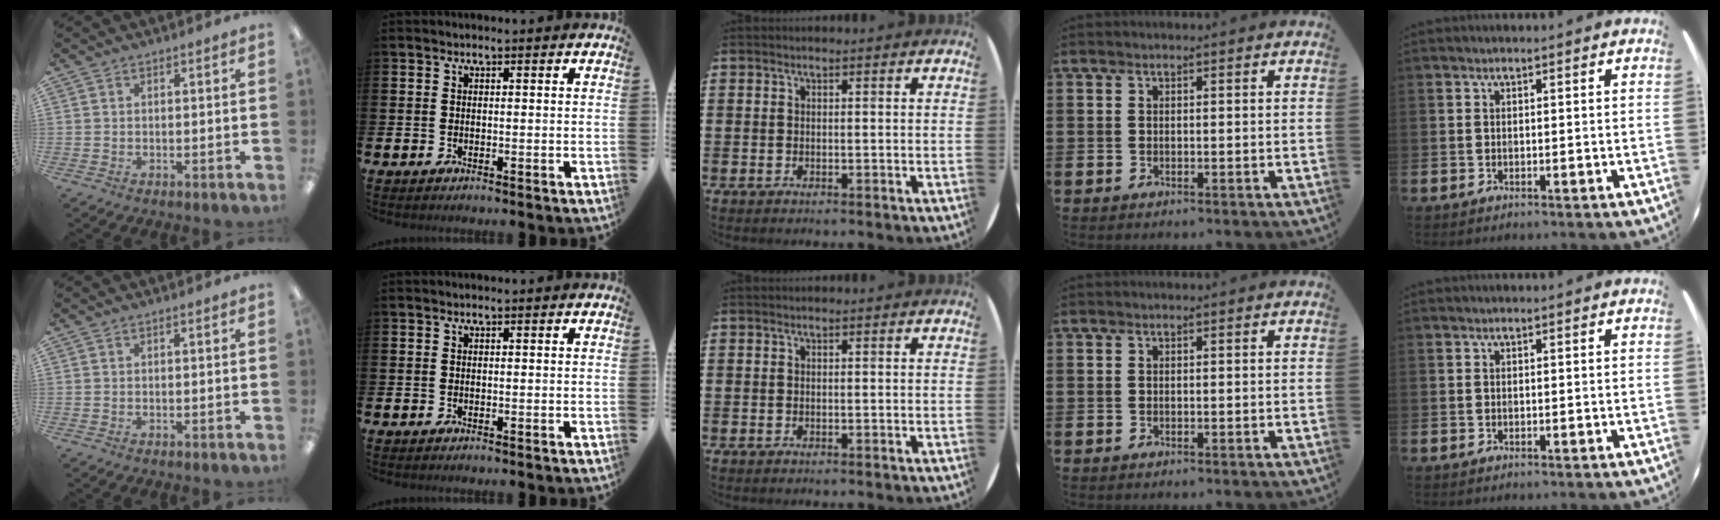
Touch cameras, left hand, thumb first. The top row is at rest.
{}